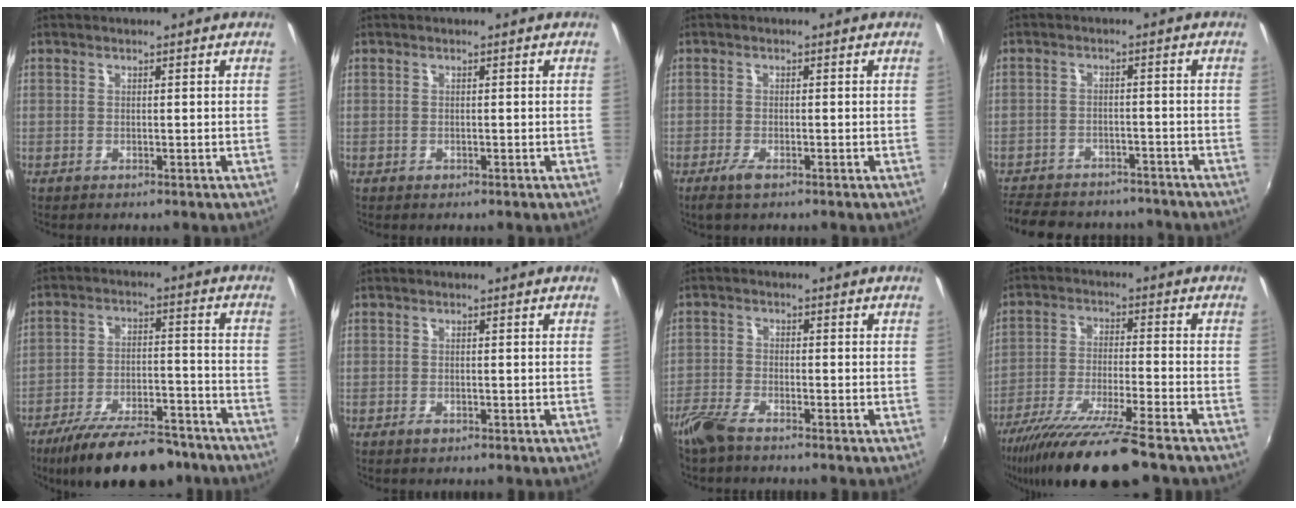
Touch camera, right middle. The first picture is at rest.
{"total": 0.6, "force": [-0.4, 0.4, 0.1], "torque": [0.000, -0.003, -0.006]}
{"total": 2.6, "force": [-1.7, 0.7, 1.8], "torque": [-0.044, -0.008, -0.034]}
{"total": 17.0, "force": [-14.4, 6.7, 6.2], "torque": [-0.150, 0.005, -0.199]}
{"total": 19.6, "force": [-15.7, 6.0, 10.1], "torque": [-0.186, -0.024, -0.231]}
{"total": 1.1, "force": [-0.7, 0.6, 0.6], "torque": [-0.010, -0.003, -0.014]}
{"total": 4.9, "force": [-4.1, 1.2, 2.5], "torque": [-0.069, -0.009, -0.087]}
{"total": 16.6, "force": [-13.2, 0.3, 10.1], "torque": [-0.203, -0.046, -0.228]}